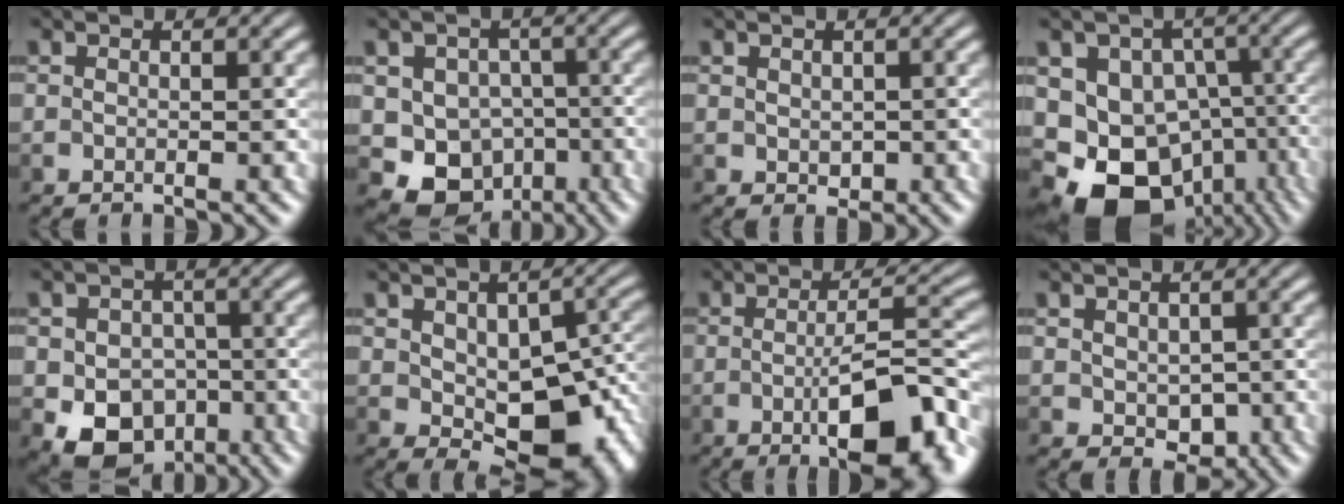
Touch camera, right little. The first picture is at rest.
{"total": 5.7, "force": [-2.2, 4.9, 2.0], "torque": [-0.022, 0.000, -0.050]}
{"total": 0.7, "force": [0.1, 0.6, 0.2], "torque": [-0.006, -0.003, 0.008]}
{"total": 12.2, "force": [-5.7, 9.4, 5.2], "torque": [-0.062, -0.014, -0.097]}
{"total": 6.2, "force": [-2.4, 4.8, 3.1], "torque": [-0.051, -0.002, -0.044]}
{"total": 9.3, "force": [-2.2, 5.0, 7.5], "torque": [-0.114, -0.015, -0.023]}
{"total": 8.3, "force": [-3.5, 1.9, 7.3], "torque": [-0.114, -0.002, -0.056]}
{"total": 1.8, "force": [-0.2, 1.5, 1.0], "torque": [-0.018, -0.005, 0.001]}